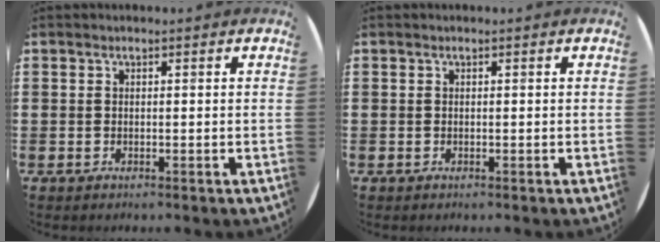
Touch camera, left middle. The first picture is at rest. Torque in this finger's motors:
{"motor_torque": [-0.26, -0.09, 0.00, -0.01]}